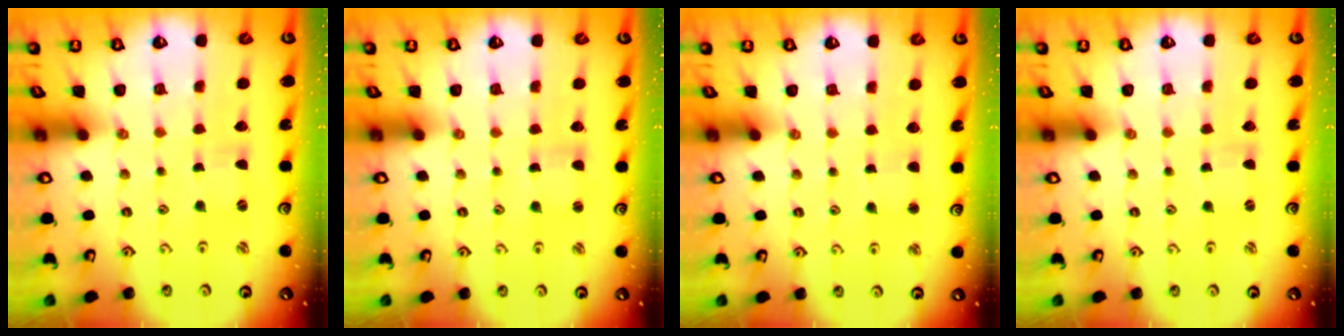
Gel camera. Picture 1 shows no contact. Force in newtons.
{"total": 1.2, "press": 1.2, "slide": 0.2}
{"total": 2.5, "press": 2.5, "slide": 0.2}
{"total": 0.6, "press": 0.6, "slide": 0.1}